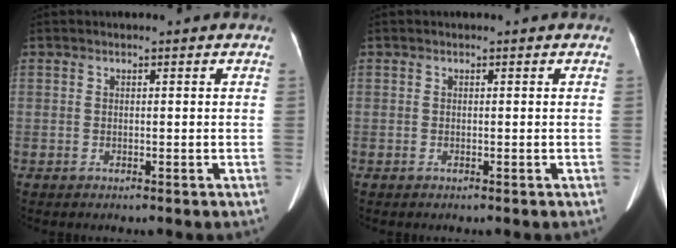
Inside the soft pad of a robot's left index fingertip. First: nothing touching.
{"total": 0.0}